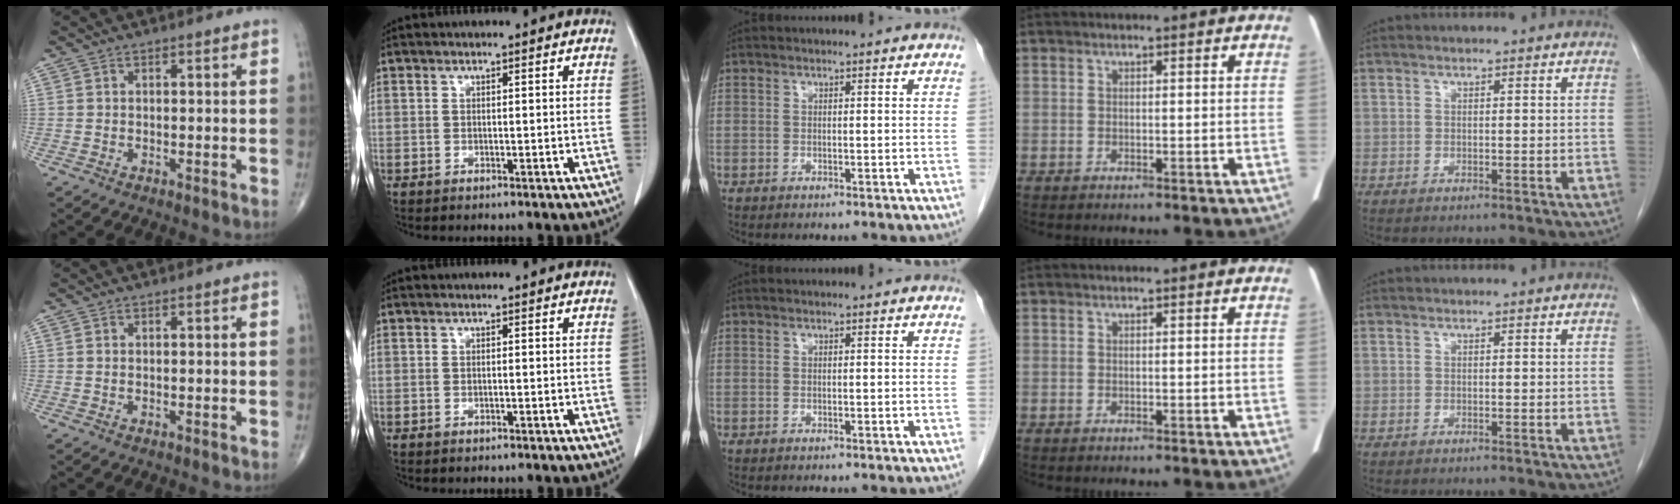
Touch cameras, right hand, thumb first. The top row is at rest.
{}